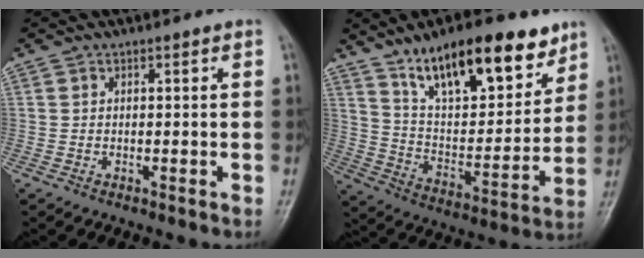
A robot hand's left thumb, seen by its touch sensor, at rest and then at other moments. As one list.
[{"total": 21.1, "force": [13.8, 8.2, 13.7], "torque": [-0.171, -0.060, 0.237]}]